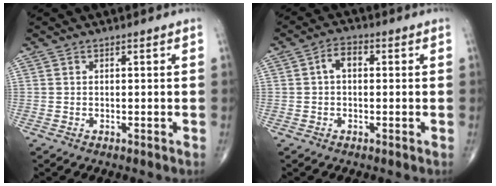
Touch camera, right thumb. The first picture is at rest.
{"total": 3.8, "force": [0.4, 2.4, 3.0], "torque": [-0.046, 0.016, 0.000]}